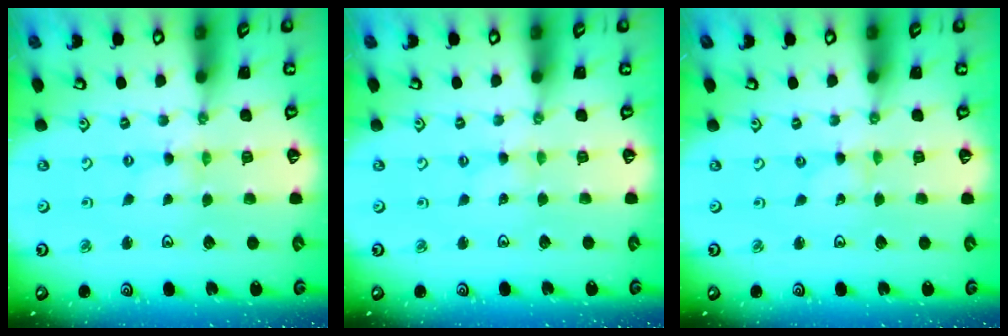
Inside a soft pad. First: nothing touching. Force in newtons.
{"total": 1.0, "press": 0.9, "slide": 0.2}
{"total": 0.0}